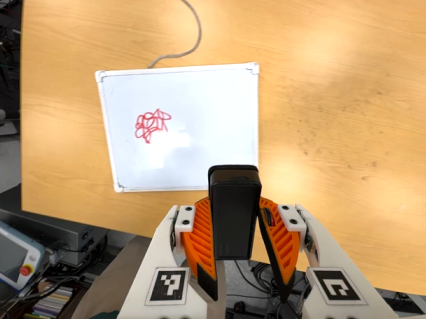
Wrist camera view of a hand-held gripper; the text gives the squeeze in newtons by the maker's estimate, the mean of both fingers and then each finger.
{"total": 5.7, "left": 4.9, "right": 6.4}